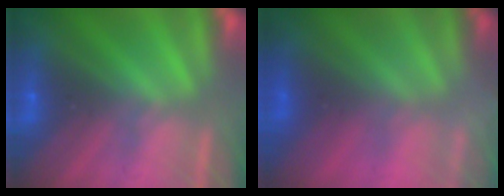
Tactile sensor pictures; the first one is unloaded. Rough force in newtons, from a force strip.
{"total": 7.8}